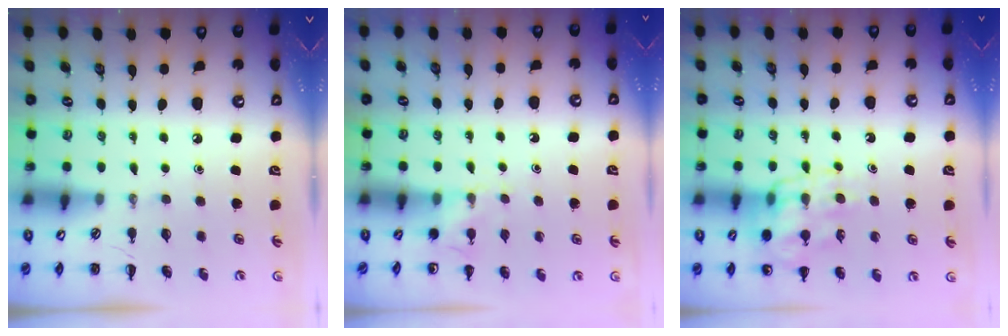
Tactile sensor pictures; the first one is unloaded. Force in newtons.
{"total": 6.3, "press": 6.1, "slide": 1.5}
{"total": 15.3, "press": 15.0, "slide": 3.0}